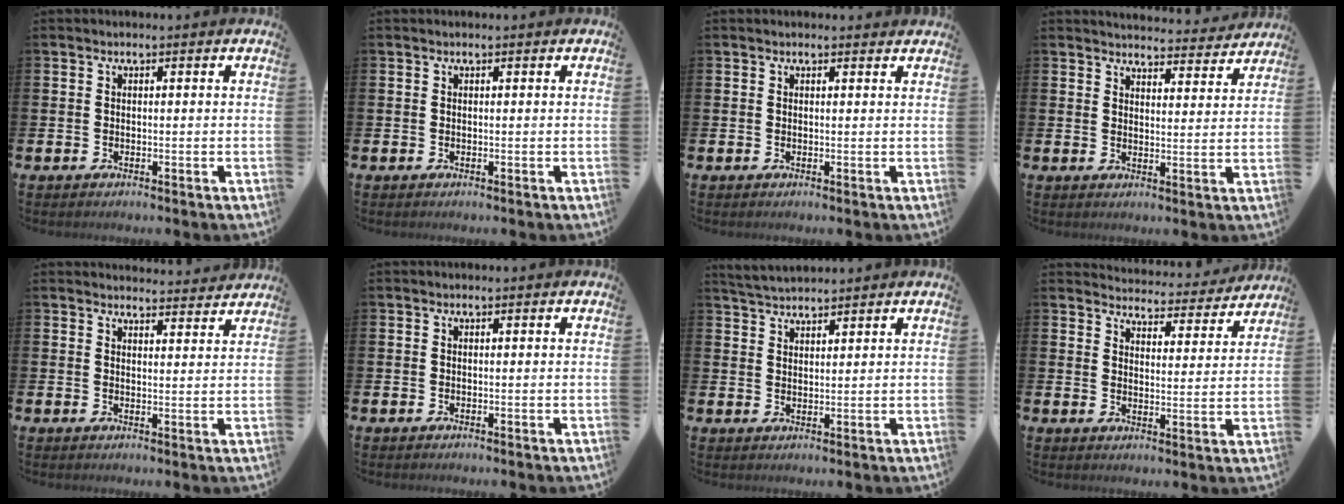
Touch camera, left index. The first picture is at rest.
{"total": 0.0}
{"total": 0.6, "force": [0.6, 0.2, 0.2], "torque": [0.006, 0.000, 0.009]}
{"total": 4.3, "force": [4.2, 0.5, 0.1], "torque": [-0.005, -0.034, 0.073]}
{"total": 3.3, "force": [3.3, 0.3, -0.1], "torque": [0.005, -0.024, 0.057]}
{"total": 0.0}
{"total": 3.4, "force": [3.3, 0.5, 0.4], "torque": [-0.016, -0.012, 0.062]}
{"total": 4.4, "force": [4.3, 0.7, 0.1], "torque": [-0.010, -0.040, 0.070]}